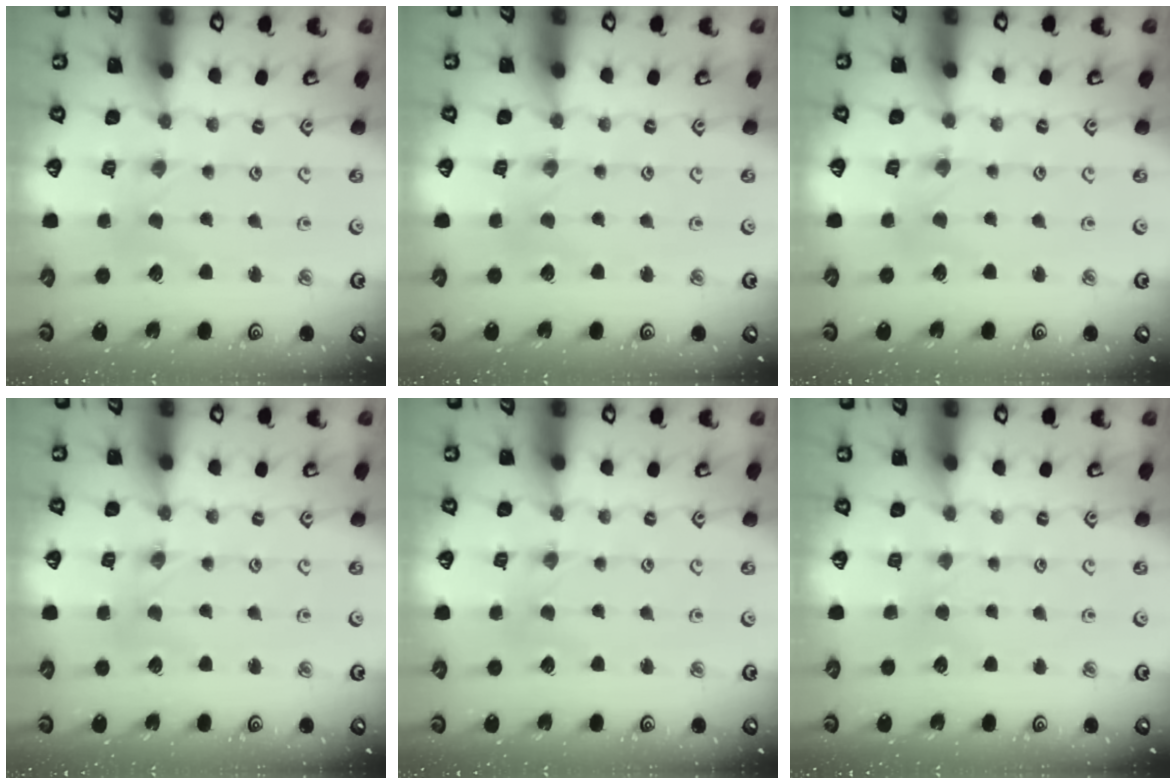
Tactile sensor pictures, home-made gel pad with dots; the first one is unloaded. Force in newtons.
{"total": 0.5, "press": 0.5, "slide": 0.1}
{"total": 0.6, "press": 0.6, "slide": 0.2}
{"total": 0.0}
{"total": 0.0}
{"total": 1.7, "press": 1.6, "slide": 0.3}